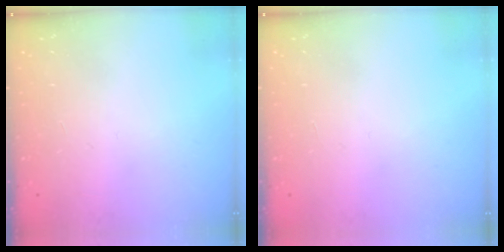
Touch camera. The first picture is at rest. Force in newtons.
{"total": 0.0}